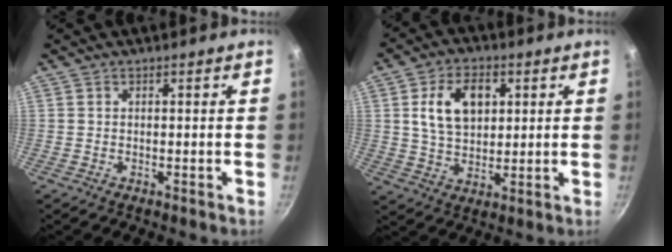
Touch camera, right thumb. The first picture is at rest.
{"total": 11.3, "force": [3.0, 7.4, 7.9], "torque": [-0.115, -0.004, 0.052]}